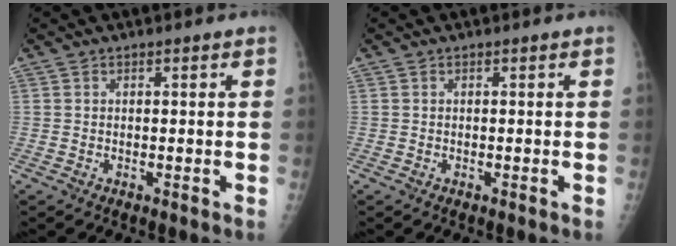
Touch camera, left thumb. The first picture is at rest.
{"total": 0.0}